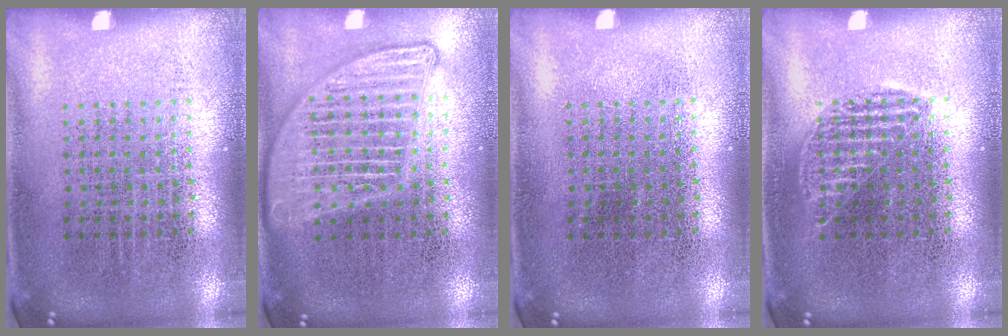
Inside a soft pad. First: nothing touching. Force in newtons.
{"total": 2.7, "press": 2.7, "slide": 0.2}
{"total": 0.0}
{"total": 1.2, "press": 1.2, "slide": 0.2}